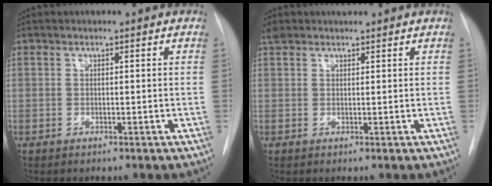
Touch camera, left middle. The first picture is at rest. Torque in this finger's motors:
{"motor_torque": [0.30, -0.27, -0.02, 0.02]}